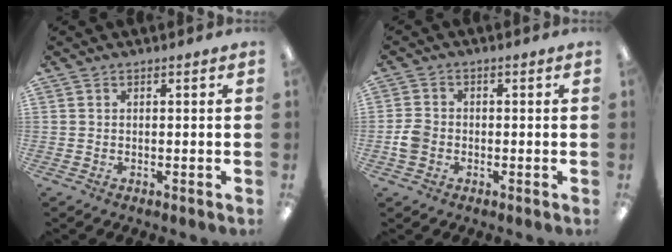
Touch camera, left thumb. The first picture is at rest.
{"total": 4.0, "force": [-1.1, 3.3, 2.0], "torque": [-0.039, 0.007, -0.021]}